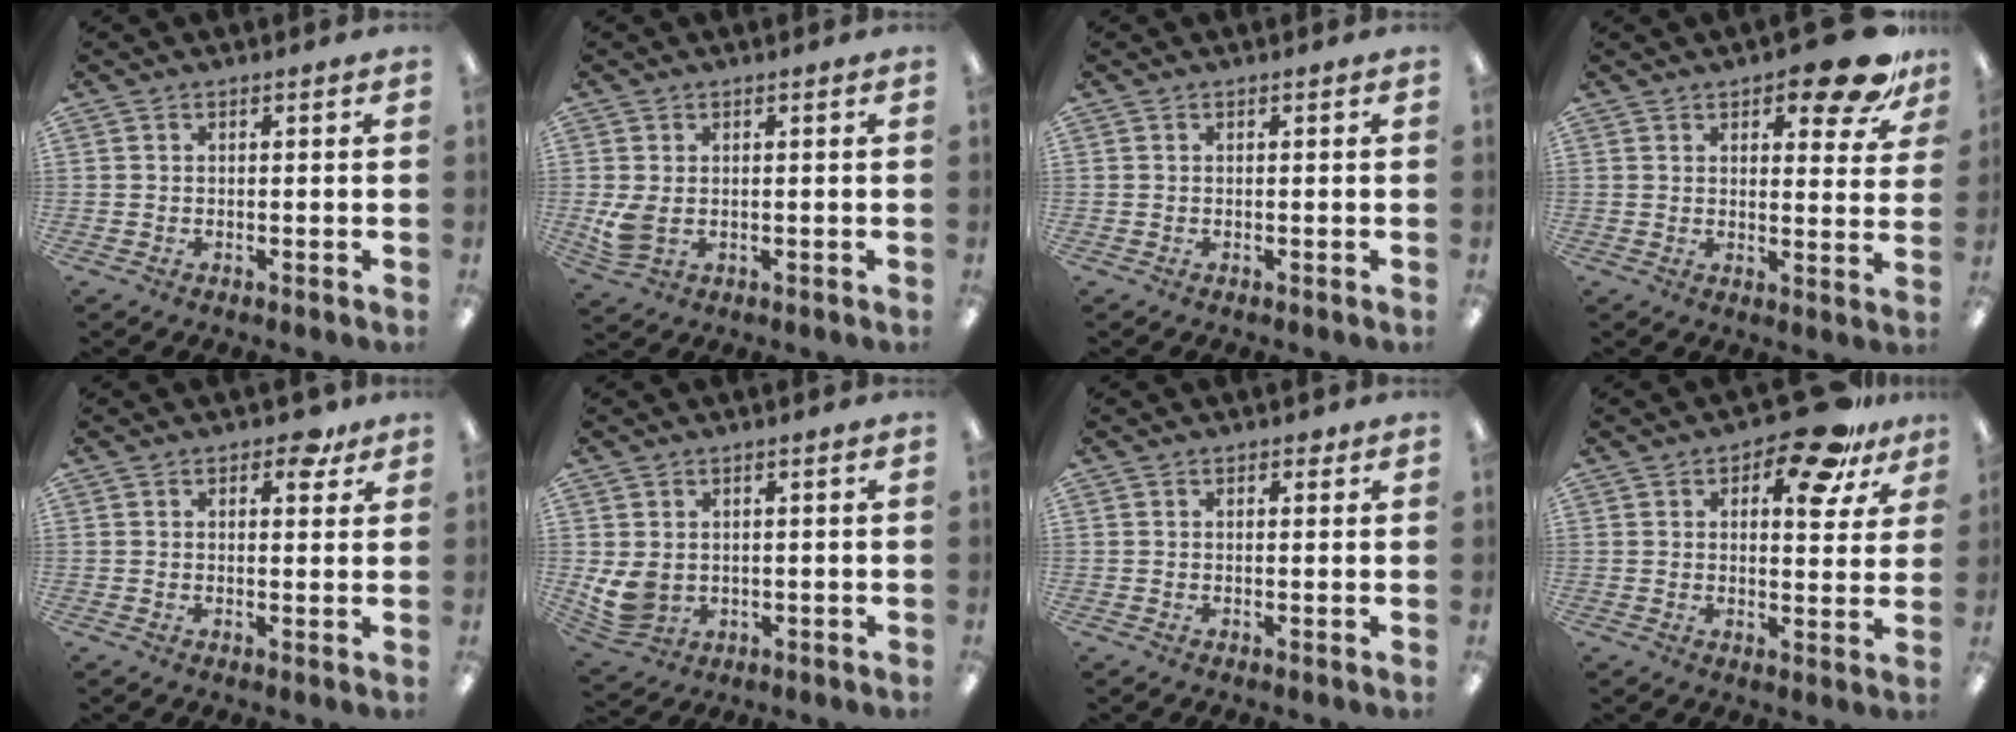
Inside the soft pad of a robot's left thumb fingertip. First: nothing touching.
{"total": 4.7, "force": [0.2, 3.3, 3.4], "torque": [-0.069, -0.007, -0.001]}
{"total": 0.0}
{"total": 14.0, "force": [9.0, 4.8, 9.6], "torque": [-0.114, -0.054, 0.144]}
{"total": 4.9, "force": [2.8, 2.6, 3.1], "torque": [-0.028, -0.007, 0.042]}
{"total": 6.7, "force": [0.7, 5.3, 4.1], "torque": [-0.093, -0.002, 0.017]}
{"total": 1.2, "force": [0.7, 0.7, 0.7], "torque": [0.001, -0.005, 0.009]}
{"total": 14.3, "force": [8.6, 6.1, 9.6], "torque": [-0.115, -0.048, 0.140]}